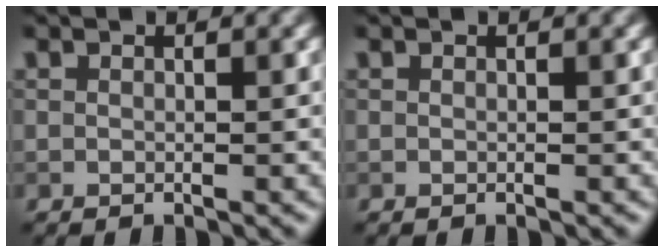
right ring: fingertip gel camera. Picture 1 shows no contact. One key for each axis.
{"total": 0.0}